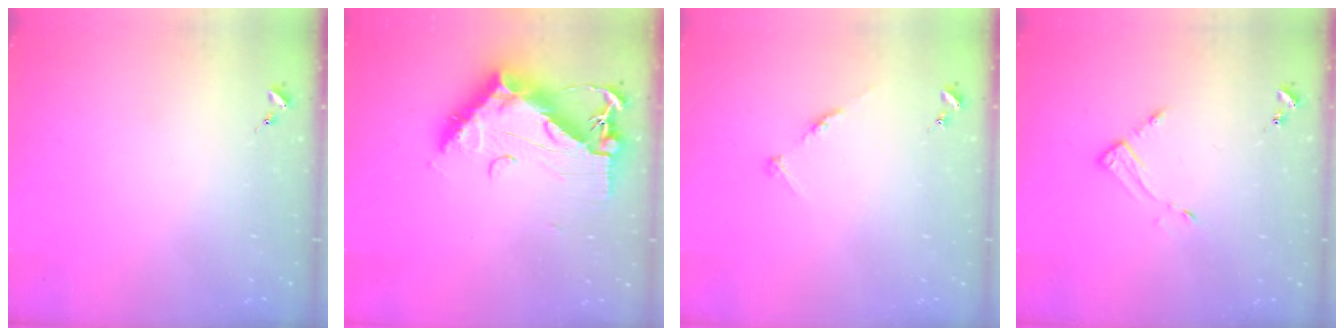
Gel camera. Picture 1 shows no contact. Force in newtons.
{"total": 17.0, "press": 17.0, "slide": 1.4}
{"total": 5.8, "press": 5.8, "slide": 0.6}
{"total": 3.0, "press": 3.0, "slide": 0.3}